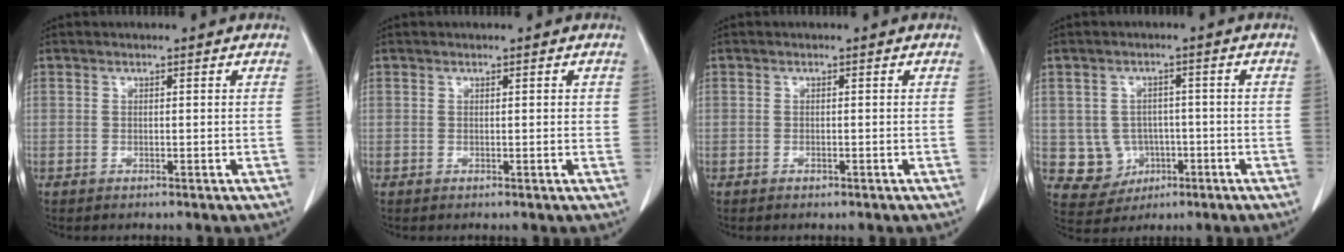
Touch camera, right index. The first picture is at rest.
{"total": 1.1, "force": [0.3, 0.4, 0.9], "torque": [-0.011, 0.002, 0.003]}
{"total": 0.5, "force": [-0.4, 0.2, 0.2], "torque": [-0.007, 0.000, -0.004]}
{"total": 6.4, "force": [-1.0, 6.1, 1.4], "torque": [-0.022, 0.009, -0.002]}